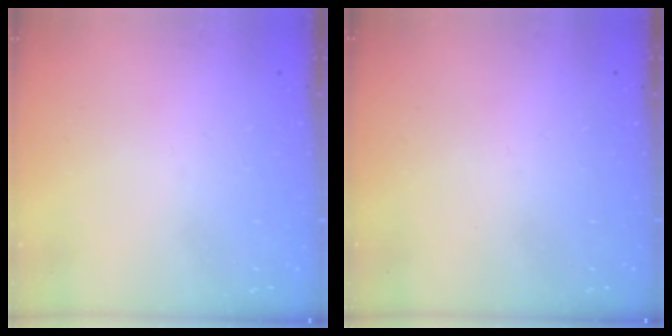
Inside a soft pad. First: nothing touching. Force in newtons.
{"total": 0.0}